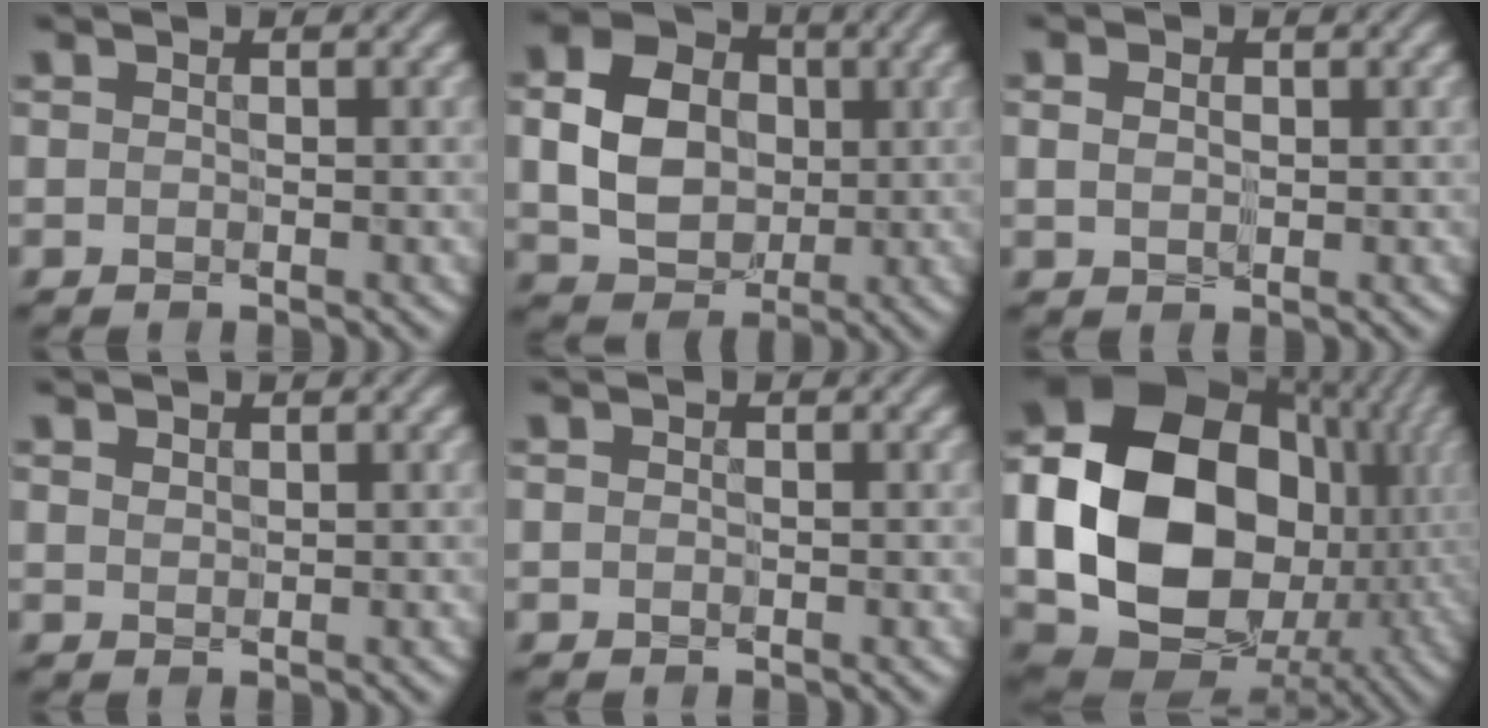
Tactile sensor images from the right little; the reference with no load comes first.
{"total": 7.0, "force": [-0.3, 5.5, 4.2], "torque": [-0.095, 0.000, -0.007]}
{"total": 1.0, "force": [0.0, 0.9, 0.5], "torque": [-0.015, -0.002, 0.002]}
{"total": 1.0, "force": [0.6, 0.7, 0.5], "torque": [-0.011, -0.001, 0.015]}
{"total": 0.0}
{"total": 19.1, "force": [-0.1, 15.1, 11.6], "torque": [-0.258, -0.017, 0.014]}